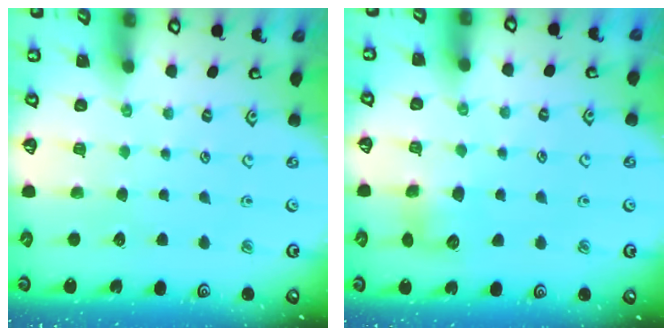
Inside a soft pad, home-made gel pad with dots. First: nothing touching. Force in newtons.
{"total": 6.7, "press": 6.7, "slide": 0.9}